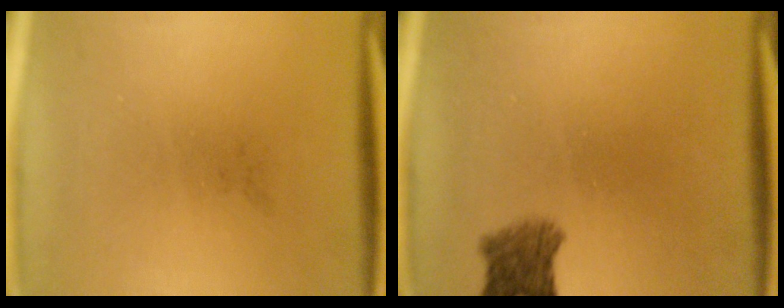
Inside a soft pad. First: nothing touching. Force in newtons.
{"total": 4.1}